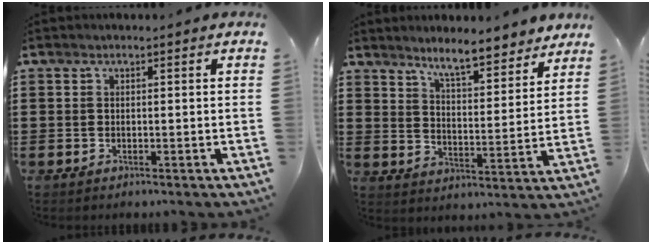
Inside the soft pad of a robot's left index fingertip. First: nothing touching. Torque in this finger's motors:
{"motor_torque": [2.14, 0.00, 0.57, 0.12]}